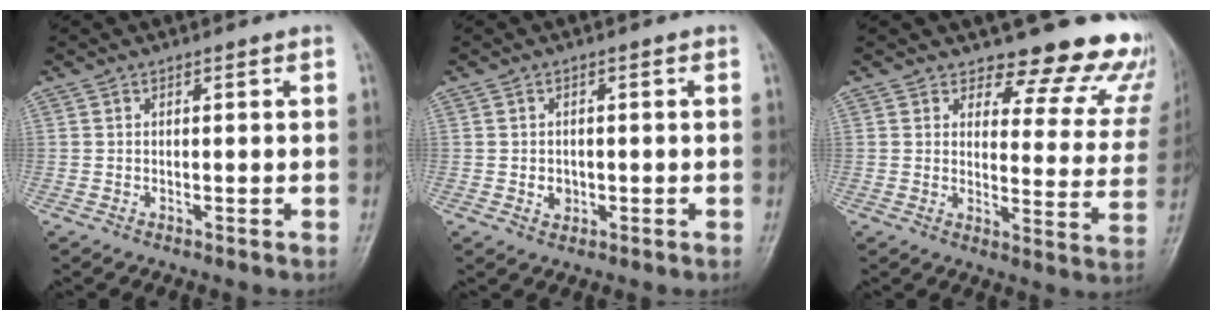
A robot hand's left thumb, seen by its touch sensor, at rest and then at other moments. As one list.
[{"total": 2.2, "force": [-0.3, 1.9, 1.1], "torque": [-0.006, 0.002, -0.002]}, {"total": 16.8, "force": [15.4, 5.8, 3.5], "torque": [0.021, -0.138, 0.153]}]